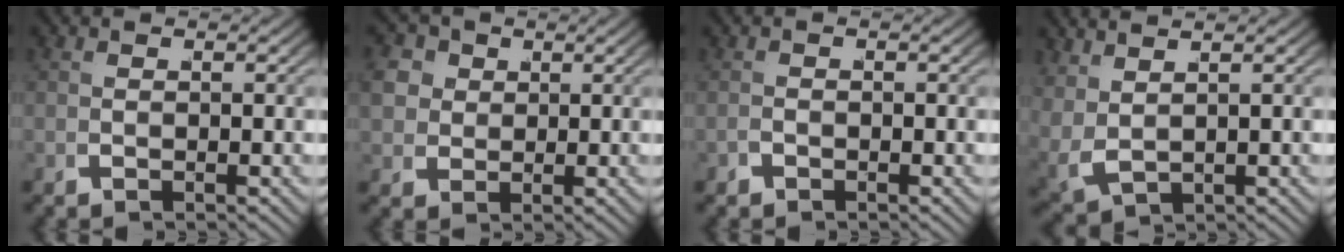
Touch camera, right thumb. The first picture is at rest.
{"total": 7.4, "force": [1.4, 6.3, 3.7], "torque": [-0.083, -0.013, 0.025]}
{"total": 0.8, "force": [-0.6, -0.4, -0.3], "torque": [0.019, 0.008, -0.017]}
{"total": 3.0, "force": [1.1, 1.6, 2.3], "torque": [-0.057, -0.004, 0.038]}